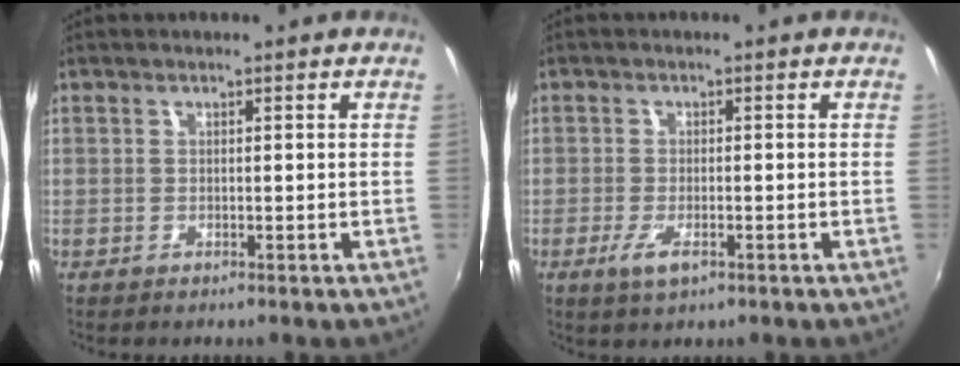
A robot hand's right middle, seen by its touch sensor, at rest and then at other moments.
{"total": 3.8, "force": [-1.9, 1.3, 3.1], "torque": [-0.067, -0.010, -0.034]}